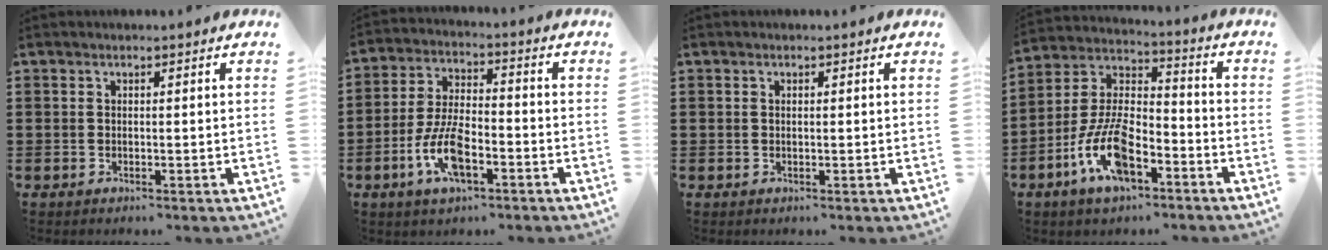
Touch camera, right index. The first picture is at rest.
{"total": 8.7, "force": [-3.5, 3.6, 7.1], "torque": [-0.163, -0.007, -0.068]}
{"total": 0.0}
{"total": 11.6, "force": [-6.3, 5.0, 8.4], "torque": [-0.189, 0.001, -0.121]}